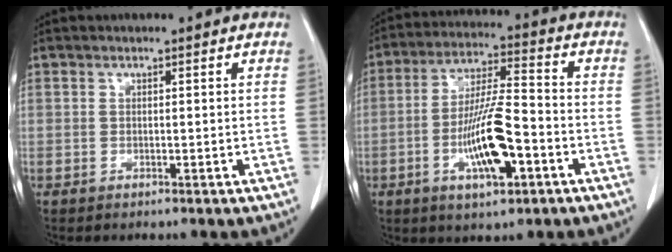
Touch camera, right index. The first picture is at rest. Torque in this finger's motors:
{"motor_torque": [1.40, -0.65, 0.32, 0.12]}